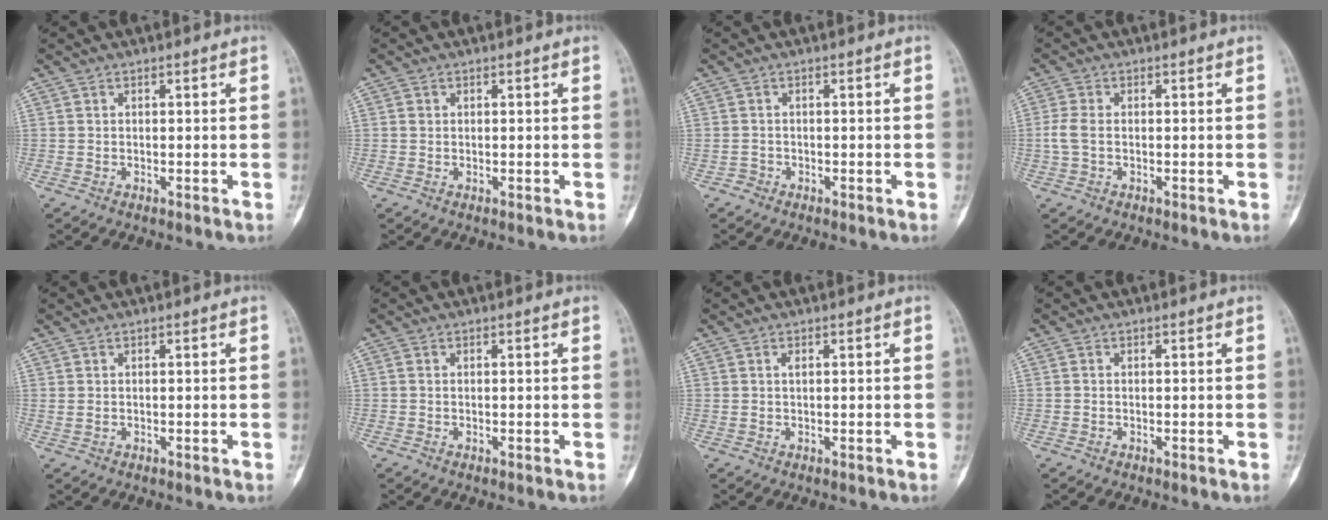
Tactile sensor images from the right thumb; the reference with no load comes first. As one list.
[{"total": 0.7, "force": [0.1, 0.7, 0.3], "torque": [-0.002, 0.002, 0.002]}, {"total": 1.0, "force": [-0.6, 0.7, -0.1], "torque": [0.003, 0.004, -0.017]}, {"total": 3.1, "force": [-0.4, 1.8, 2.5], "torque": [-0.067, 0.002, -0.011]}, {"total": 0.9, "force": [0.0, 0.5, 0.7], "torque": [-0.018, 0.005, 0.007]}, {"total": 0.0}, {"total": 0.9, "force": [0.3, 0.3, 0.8], "torque": [-0.014, 0.003, 0.006]}, {"total": 0.0}]